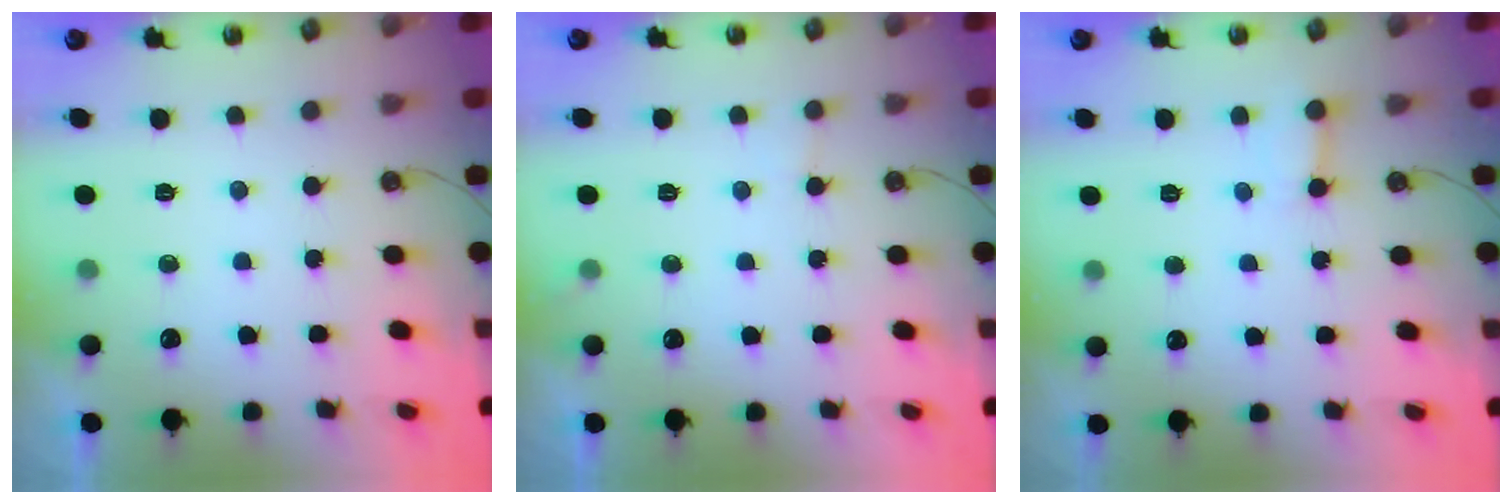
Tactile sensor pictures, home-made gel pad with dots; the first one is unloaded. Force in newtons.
{"total": 5.0, "press": 5.0, "slide": 0.4}
{"total": 3.0, "press": 3.0, "slide": 0.4}